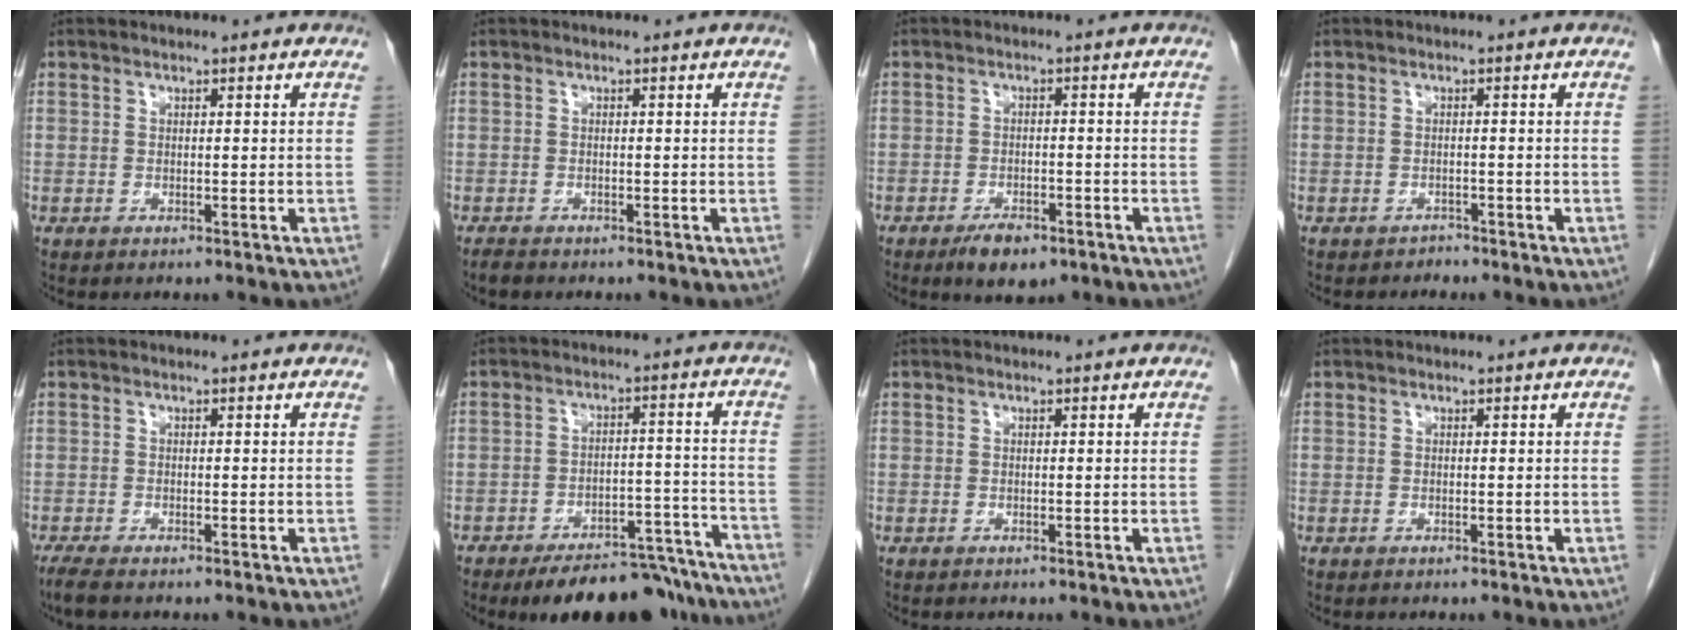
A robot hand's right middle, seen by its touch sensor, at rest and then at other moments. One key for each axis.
{"total": 1.1, "fx": -1.0, "fy": 0.3, "fz": 0.3, "tx": -0.016, "ty": -0.003, "tz": -0.017}
{"total": 5.0, "fx": -3.3, "fy": 2.0, "fz": 3.1, "tx": -0.053, "ty": -0.002, "tz": -0.048}
{"total": 1.0, "fx": -0.9, "fy": 0.4, "fz": -0.3, "tx": 0.002, "ty": -0.001, "tz": -0.017}
{"total": 2.5, "fx": -2.0, "fy": 0.4, "fz": 1.5, "tx": -0.035, "ty": -0.010, "tz": -0.033}
{"total": 16.3, "fx": -14.4, "fy": 5.0, "fz": 5.9, "tx": -0.044, "ty": 0.021, "tz": -0.196}
{"total": 0.0}
{"total": 0.0}